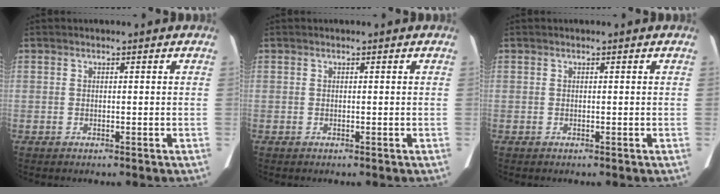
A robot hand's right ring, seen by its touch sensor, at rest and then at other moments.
{"total": 0.0}
{"total": 0.0}